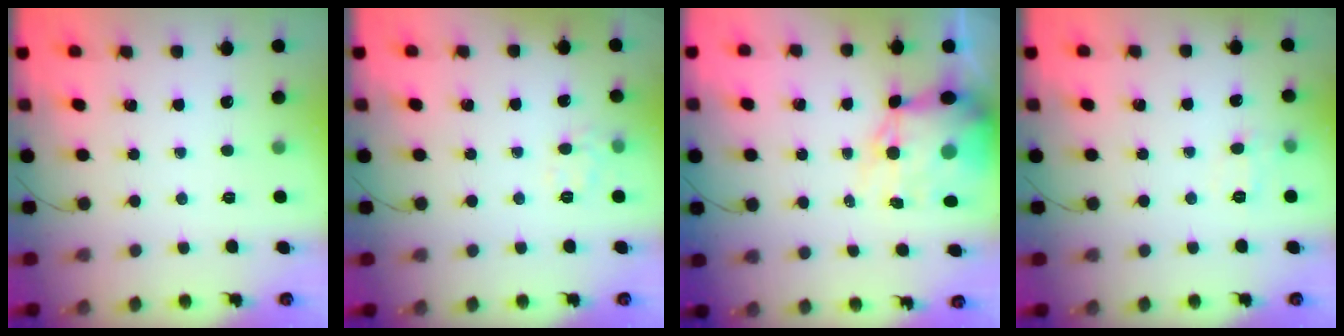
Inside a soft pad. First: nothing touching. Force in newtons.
{"total": 4.9, "press": 4.7, "slide": 1.4}
{"total": 12.6, "press": 12.1, "slide": 3.5}
{"total": 6.6, "press": 6.4, "slide": 1.3}